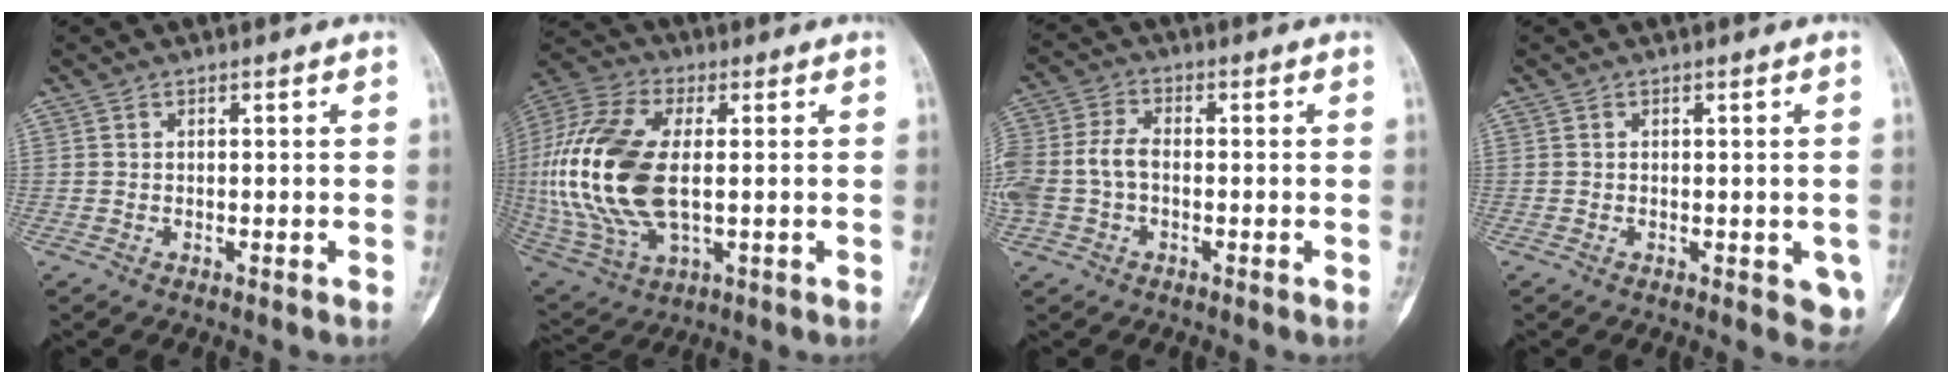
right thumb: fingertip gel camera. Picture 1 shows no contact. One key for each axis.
{"total": 22.9, "fx": 0.4, "fy": 12.1, "fz": 19.5, "tx": -0.438, "ty": -0.007, "tz": 0.013}
{"total": 9.2, "fx": -1.2, "fy": 6.0, "fz": 6.8, "tx": -0.164, "ty": 0.024, "tz": -0.026}
{"total": 3.6, "fx": -1.0, "fy": 1.9, "fz": 2.9, "tx": -0.007, "ty": -0.002, "tz": -0.010}